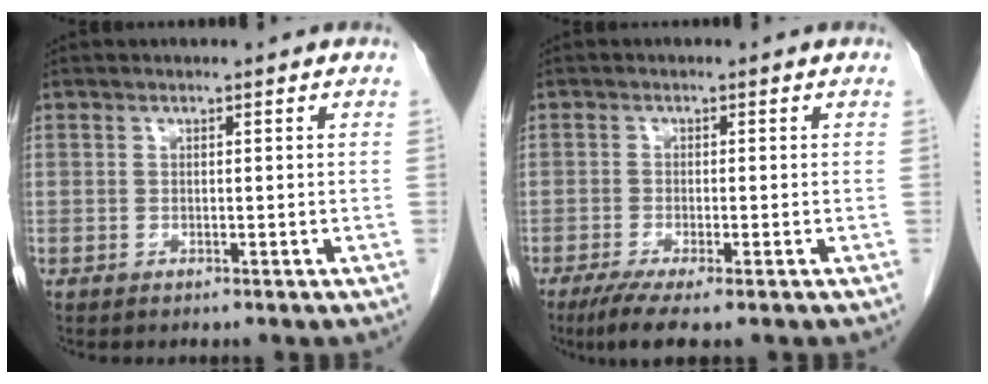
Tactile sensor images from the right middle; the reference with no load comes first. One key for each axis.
{"total": 5.3, "fx": -3.6, "fy": 0.3, "fz": 3.9, "tx": -0.062, "ty": -0.015, "tz": -0.060}